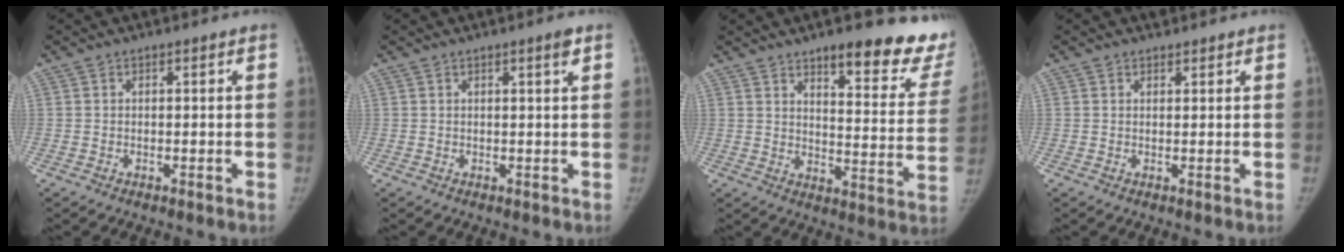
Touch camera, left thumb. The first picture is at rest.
{"total": 1.3, "force": [0.8, -0.1, 1.1], "torque": [-0.016, -0.004, 0.011]}
{"total": 19.8, "force": [15.4, 5.7, 10.9], "torque": [-0.090, -0.097, 0.185]}
{"total": 1.0, "force": [0.8, 0.6, -0.1], "torque": [0.010, -0.006, 0.008]}